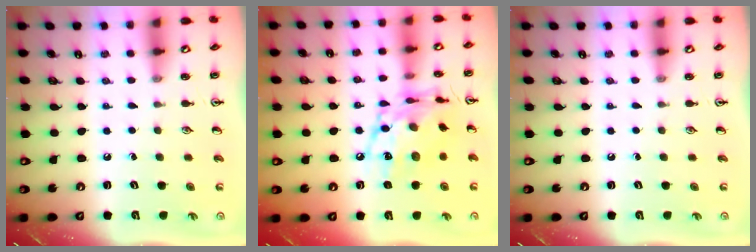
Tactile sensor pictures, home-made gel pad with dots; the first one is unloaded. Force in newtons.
{"total": 16.0, "press": 16.0, "slide": 1.5}
{"total": 0.0}